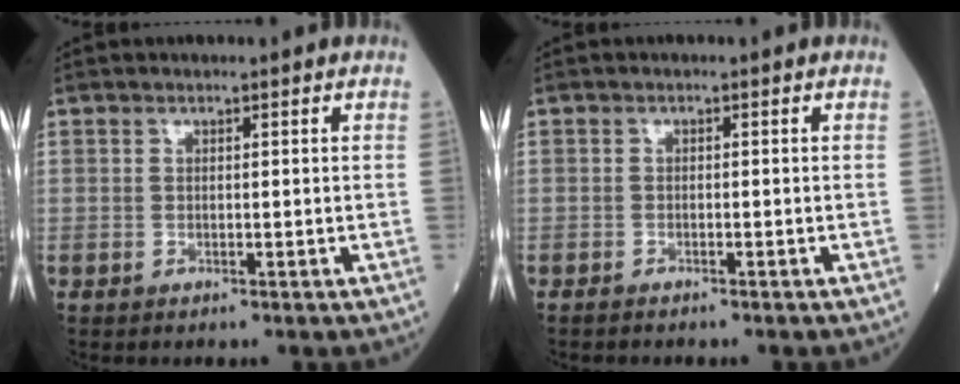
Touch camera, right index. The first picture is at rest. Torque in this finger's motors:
{"motor_torque": [0.13, -0.11, -0.03, -0.01]}